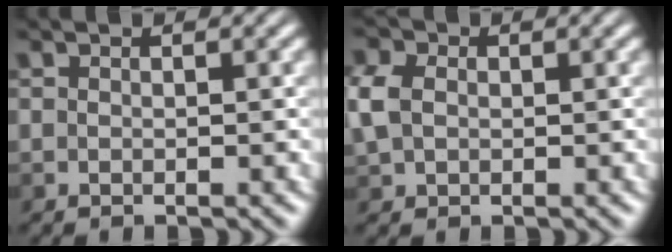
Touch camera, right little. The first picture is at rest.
{"total": 4.4, "force": [0.5, 3.4, 2.7], "torque": [-0.080, 0.006, 0.009]}